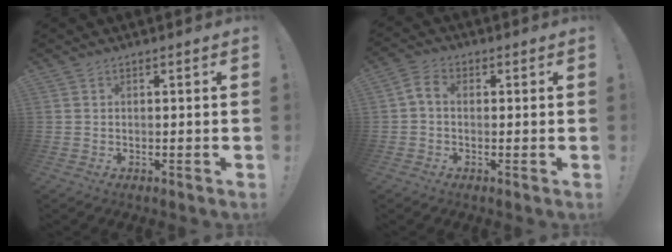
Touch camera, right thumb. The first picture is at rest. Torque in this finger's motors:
{"motor_torque": [0.34, -0.24, 0.24, 0.00, 0.04]}